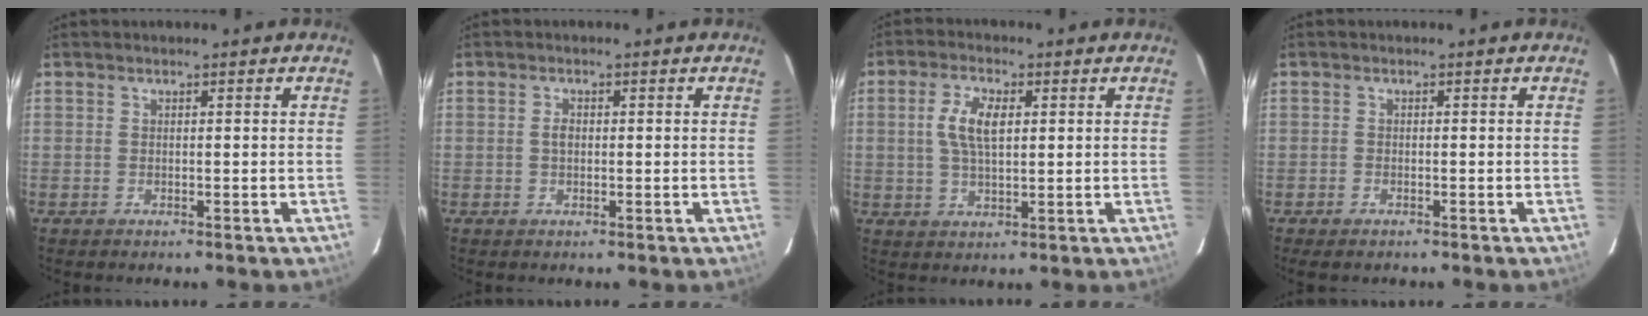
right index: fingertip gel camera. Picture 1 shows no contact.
{"total": 1.4, "force": [0.0, 0.9, 1.0], "torque": [-0.020, 0.004, -0.002]}
{"total": 6.5, "force": [1.4, 2.9, 5.6], "torque": [-0.108, 0.006, 0.027]}
{"total": 2.0, "force": [-1.6, 0.8, 0.9], "torque": [-0.024, -0.005, -0.029]}